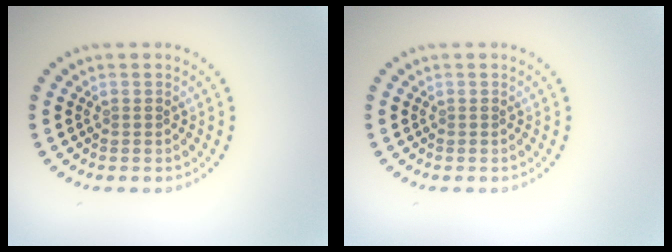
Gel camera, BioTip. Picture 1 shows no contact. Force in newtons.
{"total": 0.0}